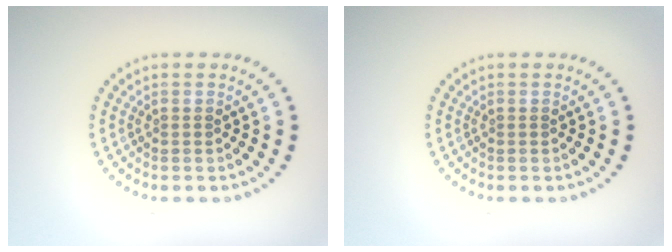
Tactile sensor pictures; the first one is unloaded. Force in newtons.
{"total": 0.0}